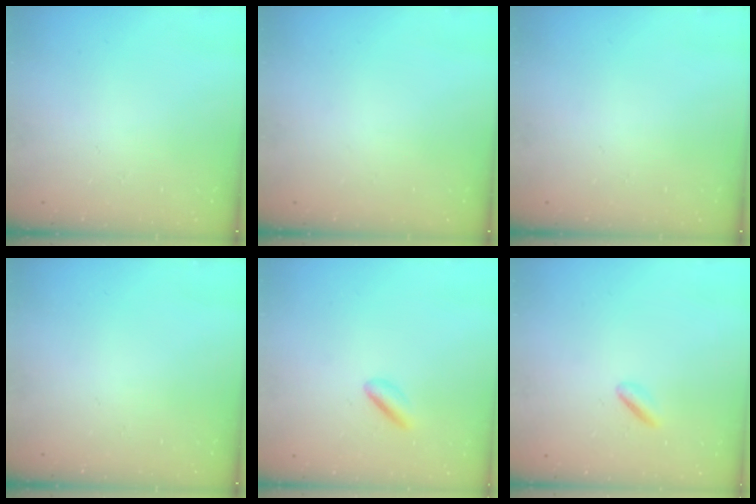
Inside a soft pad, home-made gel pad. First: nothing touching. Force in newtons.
{"total": 0.0}
{"total": 0.0}
{"total": 0.0}
{"total": 2.5, "press": 2.3, "slide": 1.0}
{"total": 1.3, "press": 1.1, "slide": 0.8}